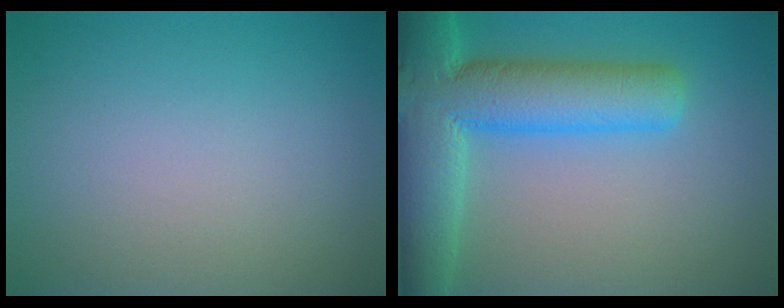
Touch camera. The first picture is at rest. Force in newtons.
{"total": 10.3, "press": 10.3, "slide": 0.5}